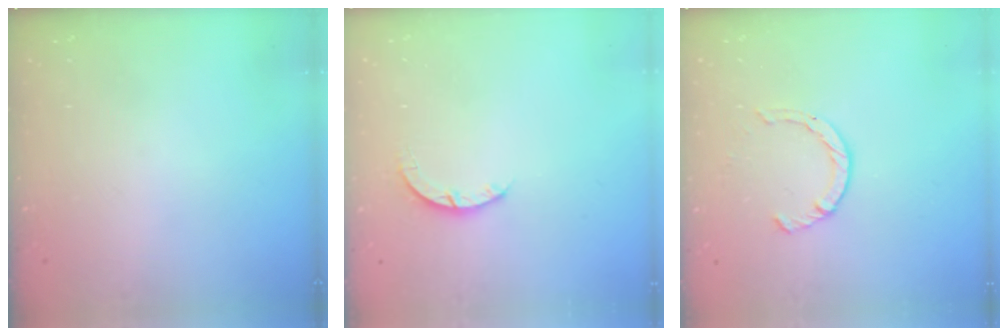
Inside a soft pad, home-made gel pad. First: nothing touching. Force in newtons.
{"total": 2.9, "press": 2.9, "slide": 0.4}
{"total": 2.4, "press": 2.4, "slide": 0.2}